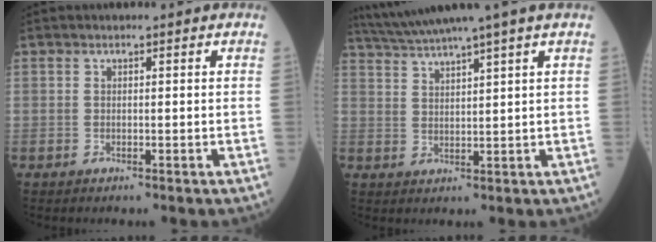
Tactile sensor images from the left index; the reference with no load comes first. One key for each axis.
{"total": 8.5, "fx": 7.1, "fy": -2.3, "fz": 4.0, "tx": -0.071, "ty": 0.013, "tz": 0.122}